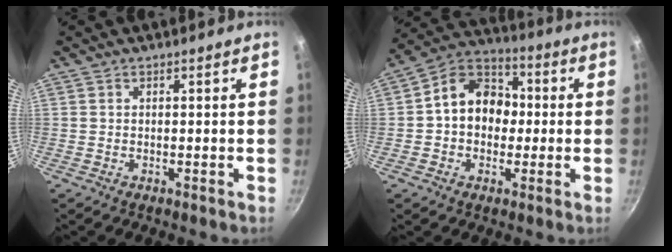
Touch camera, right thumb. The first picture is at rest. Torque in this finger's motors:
{"motor_torque": [-0.16, 0.46, 0.65, -0.31, 0.06]}